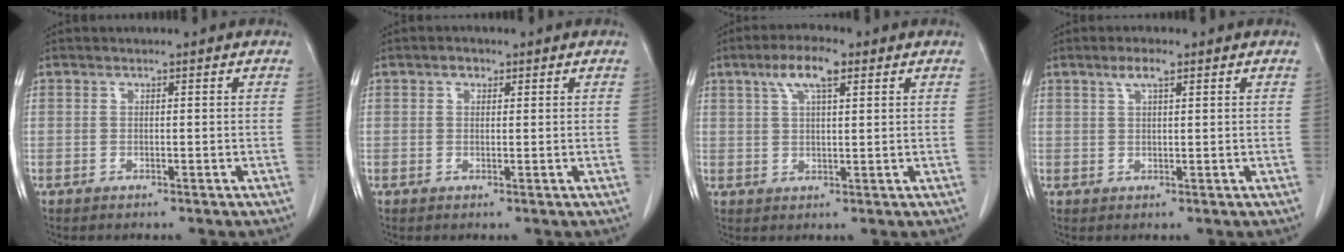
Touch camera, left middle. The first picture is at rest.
{"total": 1.4, "force": [0.8, 1.0, 0.6], "torque": [-0.011, 0.002, 0.010]}
{"total": 5.9, "force": [3.1, 1.4, 4.8], "torque": [-0.097, 0.012, 0.056]}
{"total": 2.6, "force": [1.6, 0.4, 2.0], "torque": [-0.044, 0.005, 0.030]}